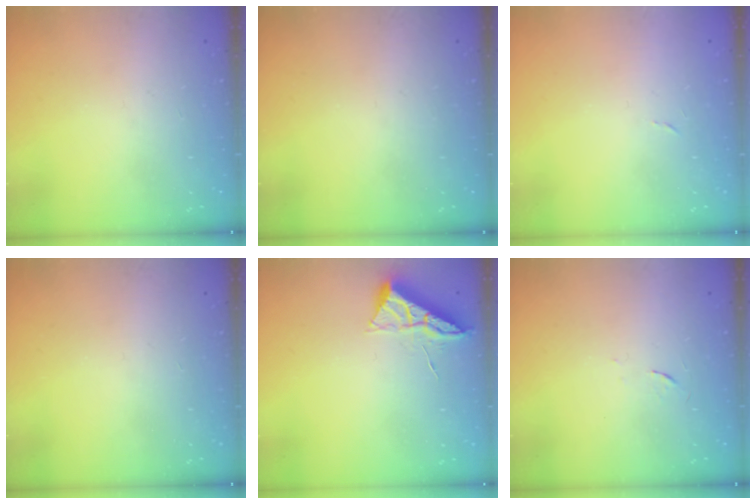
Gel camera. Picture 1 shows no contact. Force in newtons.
{"total": 0.0}
{"total": 2.4, "press": 2.4, "slide": 0.4}
{"total": 0.0}
{"total": 6.6, "press": 6.6, "slide": 0.7}
{"total": 3.7, "press": 3.4, "slide": 1.3}